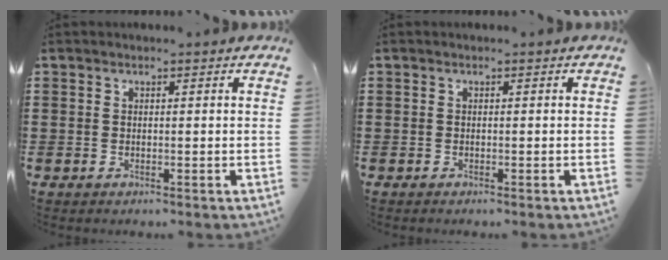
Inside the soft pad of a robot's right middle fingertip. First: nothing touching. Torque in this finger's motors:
{"motor_torque": [0.24, 0.07, 0.02, -0.01]}